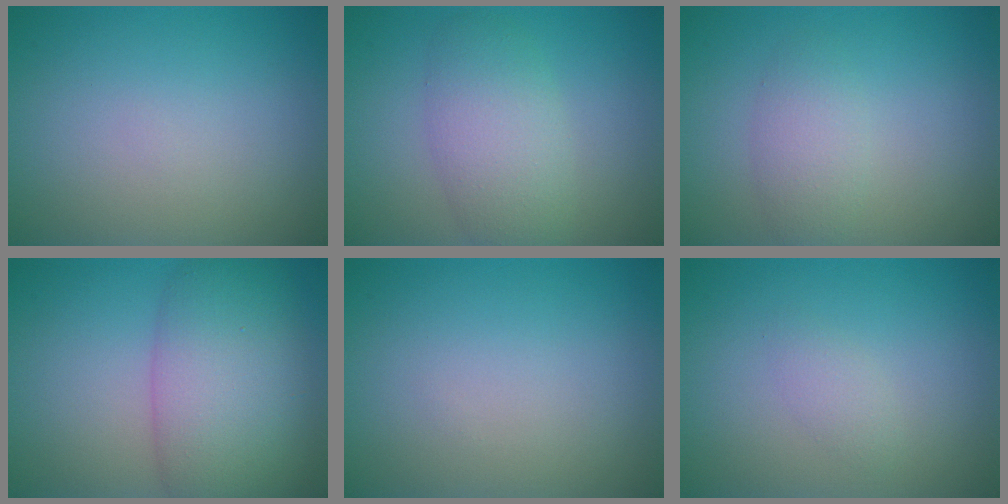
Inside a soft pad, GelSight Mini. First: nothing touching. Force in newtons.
{"total": 4.6, "press": 4.6, "slide": 0.2}
{"total": 2.3, "press": 2.3, "slide": 0.1}
{"total": 8.6, "press": 8.6, "slide": 0.6}
{"total": 0.0}
{"total": 1.2, "press": 1.2, "slide": 0.1}